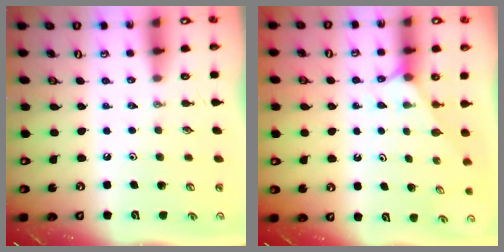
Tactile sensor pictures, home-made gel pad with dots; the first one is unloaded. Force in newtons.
{"total": 1.9, "press": 1.9, "slide": 0.3}